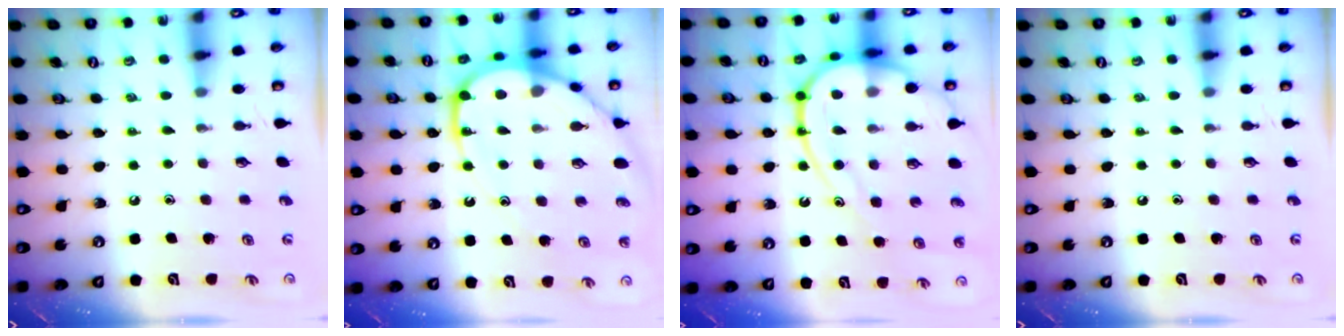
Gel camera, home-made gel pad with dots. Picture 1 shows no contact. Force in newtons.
{"total": 16.5, "press": 16.4, "slide": 1.5}
{"total": 18.6, "press": 18.5, "slide": 1.9}
{"total": 0.0}